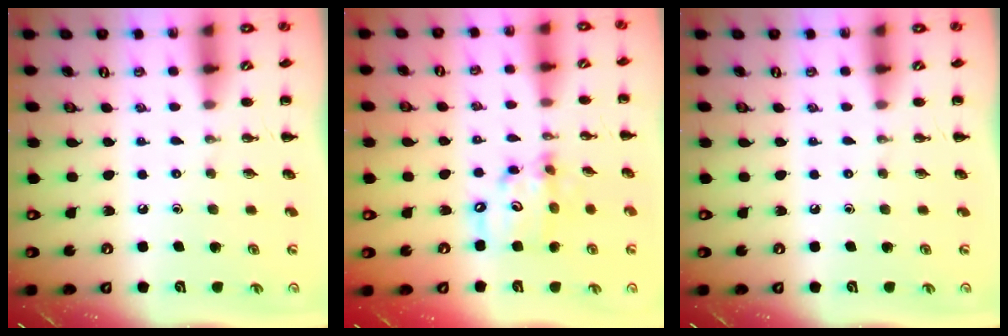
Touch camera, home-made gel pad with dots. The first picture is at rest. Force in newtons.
{"total": 11.4, "press": 11.1, "slide": 2.5}
{"total": 0.0}